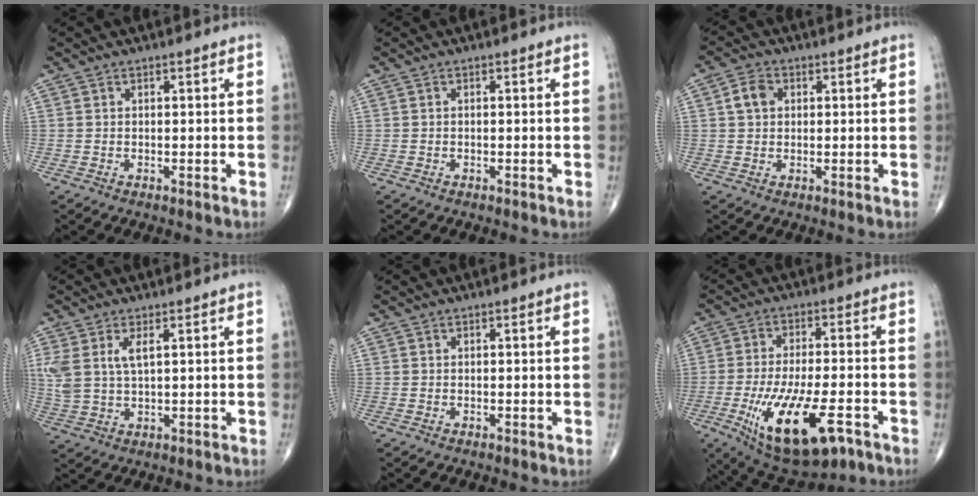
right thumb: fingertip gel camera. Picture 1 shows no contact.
{"total": 0.0}
{"total": 4.0, "force": [0.9, 3.1, 2.4], "torque": [-0.039, 0.006, 0.013]}
{"total": 6.8, "force": [2.2, 3.1, 5.6], "torque": [-0.133, 0.001, 0.052]}
{"total": 0.0}
{"total": 18.0, "force": [-7.6, 6.7, 14.8], "torque": [-0.273, 0.006, -0.109]}